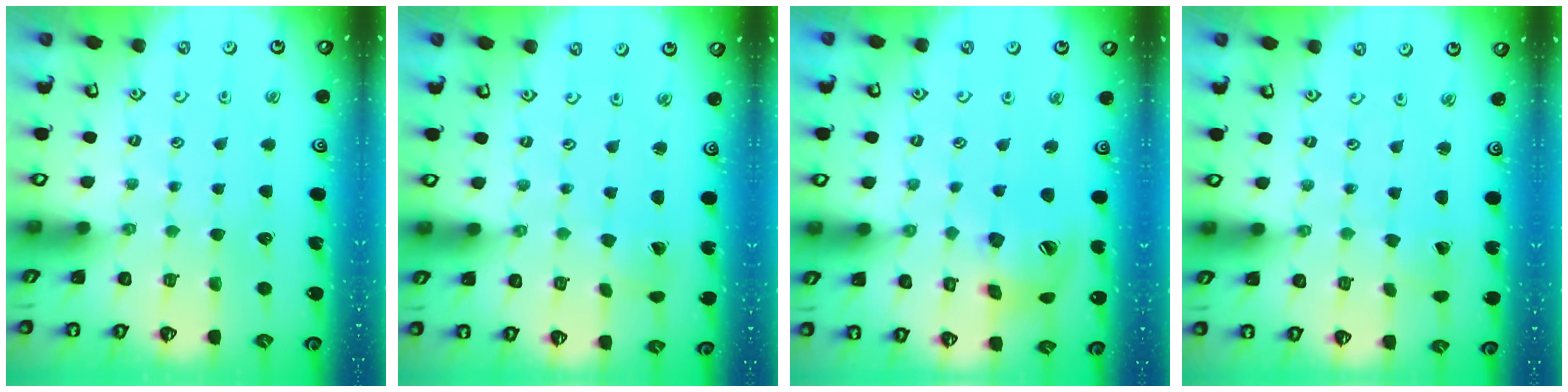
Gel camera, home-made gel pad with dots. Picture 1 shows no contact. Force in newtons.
{"total": 1.8, "press": 1.8, "slide": 0.1}
{"total": 16.7, "press": 16.5, "slide": 2.6}
{"total": 1.5, "press": 1.5, "slide": 0.0}